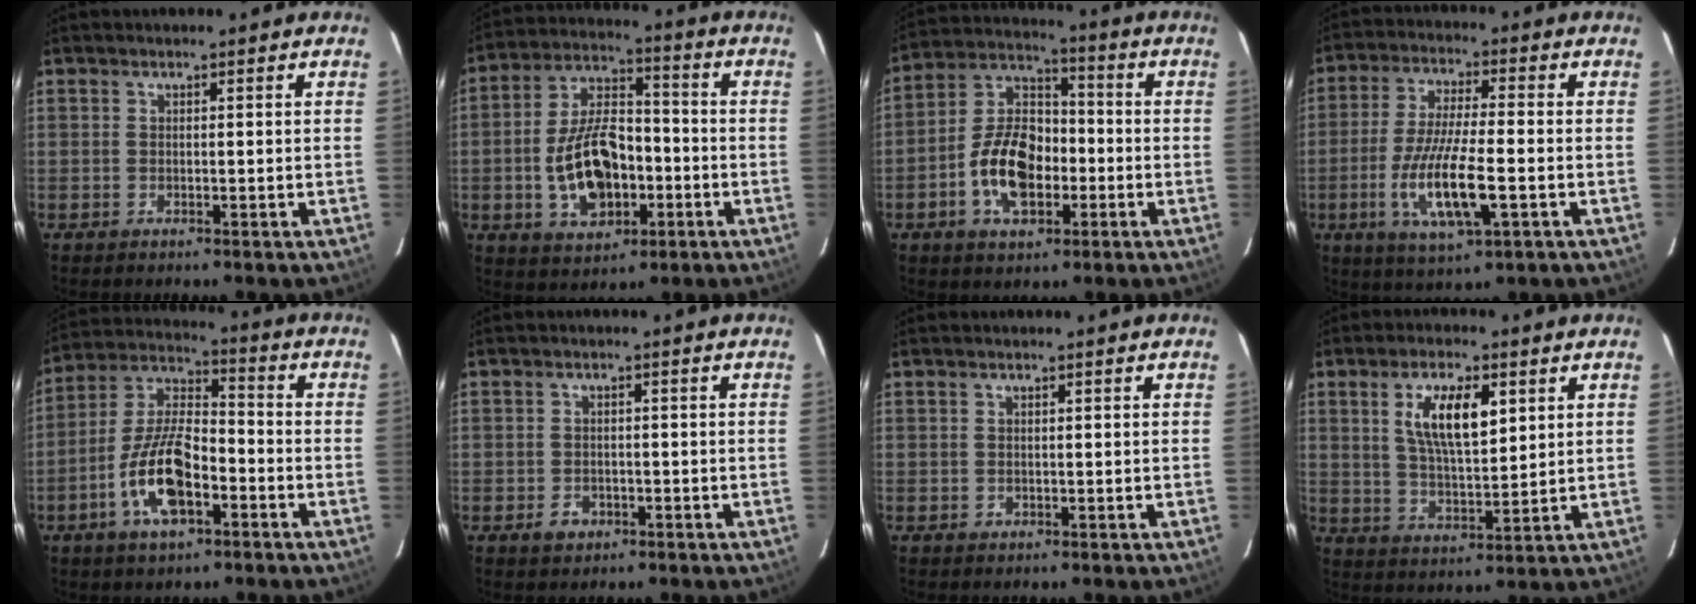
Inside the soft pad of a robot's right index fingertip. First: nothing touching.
{"total": 14.8, "force": [-3.8, 8.5, 11.6], "torque": [-0.230, 0.017, -0.053]}
{"total": 13.2, "force": [-4.1, 7.9, 9.7], "torque": [-0.193, 0.022, -0.068]}
{"total": 13.4, "force": [-4.0, 2.8, 12.4], "torque": [-0.248, -0.019, -0.073]}
{"total": 13.6, "force": [-5.5, 5.7, 11.1], "torque": [-0.229, 0.005, -0.102]}
{"total": 3.1, "force": [-1.5, 2.6, 1.0], "torque": [-0.023, 0.003, -0.020]}
{"total": 0.8, "force": [-0.1, 0.8, 0.1], "torque": [0.002, 0.000, 0.000]}
{"total": 10.2, "force": [3.7, 3.7, 8.8], "torque": [-0.162, 0.006, 0.072]}